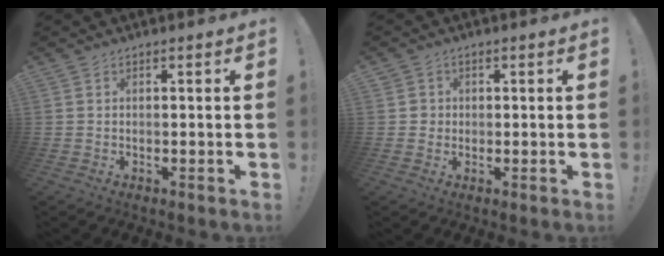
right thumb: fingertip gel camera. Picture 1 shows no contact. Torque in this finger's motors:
{"motor_torque": [-0.07, 0.07, 0.20, -0.01, -0.02]}